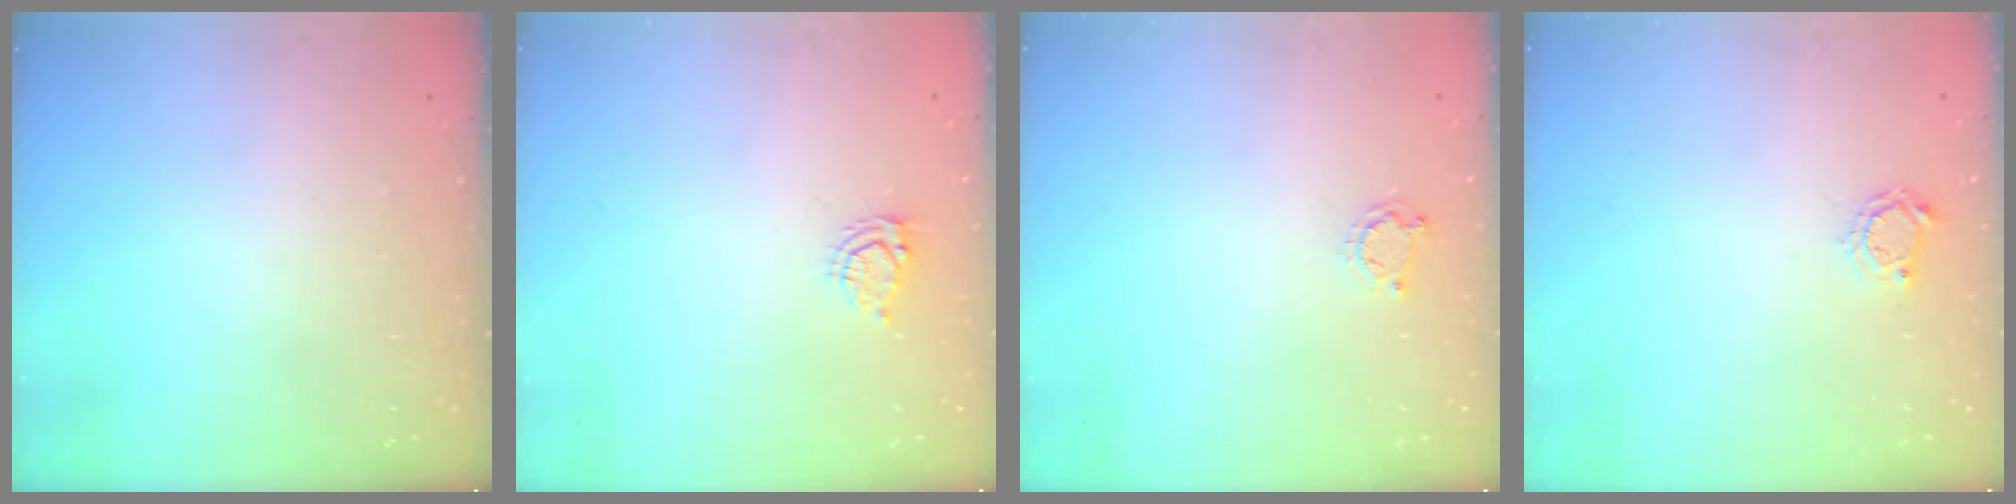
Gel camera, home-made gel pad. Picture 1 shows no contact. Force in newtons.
{"total": 4.4, "press": 4.4, "slide": 0.6}
{"total": 3.7, "press": 3.7, "slide": 0.5}
{"total": 4.1, "press": 4.0, "slide": 0.4}